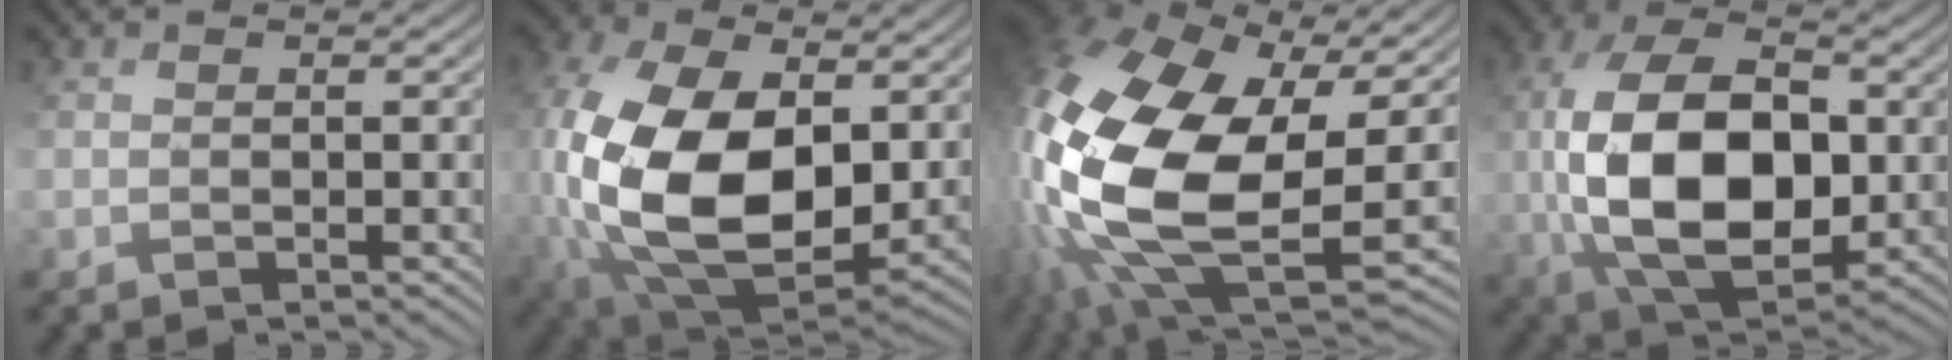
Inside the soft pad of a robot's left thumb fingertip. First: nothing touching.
{"total": 17.3, "force": [1.3, 10.7, 13.6], "torque": [-0.330, -0.031, 0.056]}
{"total": 19.9, "force": [0.9, 11.3, 16.4], "torque": [-0.406, -0.044, 0.035]}
{"total": 15.0, "force": [0.3, 8.5, 12.3], "torque": [-0.258, 0.007, 0.007]}